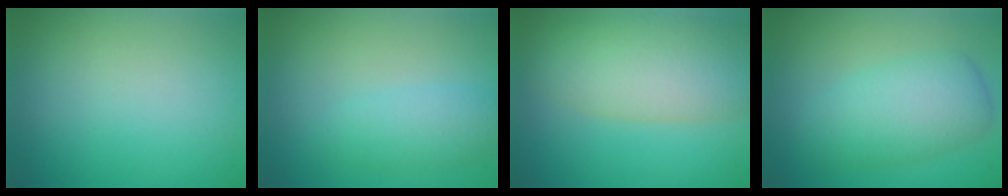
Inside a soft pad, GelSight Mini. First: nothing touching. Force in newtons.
{"total": 2.4, "press": 2.4, "slide": 0.2}
{"total": 7.7, "press": 7.7, "slide": 0.6}
{"total": 5.0, "press": 5.0, "slide": 0.3}